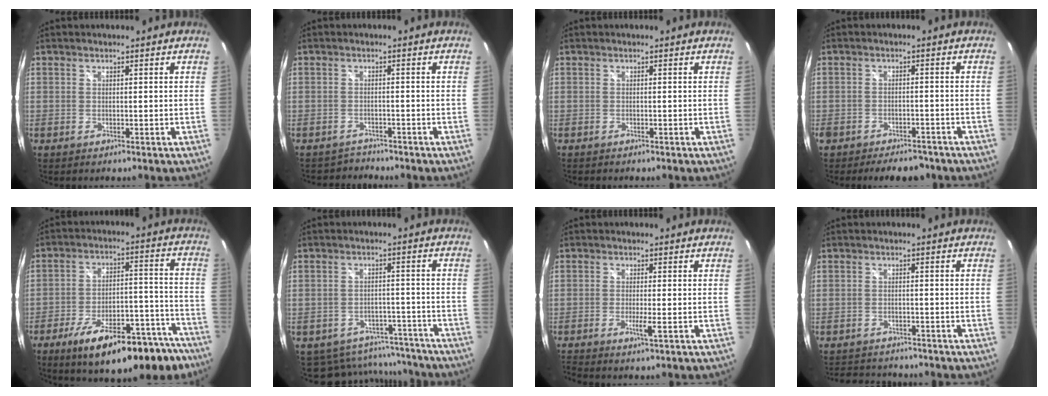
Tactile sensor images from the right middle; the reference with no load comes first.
{"total": 2.8, "force": [-2.5, 1.0, -0.6], "torque": [0.004, 0.003, -0.045]}
{"total": 0.6, "force": [-0.6, 0.2, 0.1], "torque": [-0.004, -0.002, -0.010]}
{"total": 8.5, "force": [-6.8, 3.9, 3.2], "torque": [-0.080, -0.006, -0.095]}
{"total": 22.9, "force": [-17.1, 7.9, 12.9], "torque": [-0.189, 0.008, -0.227]}
{"total": 13.0, "force": [-11.2, 6.2, 2.5], "torque": [-0.061, 0.027, -0.133]}
{"total": 2.7, "force": [-1.4, -0.6, 2.2], "torque": [-0.048, -0.005, -0.031]}
{"total": 7.1, "force": [-6.4, 2.6, 1.7], "torque": [-0.046, 0.000, -0.094]}